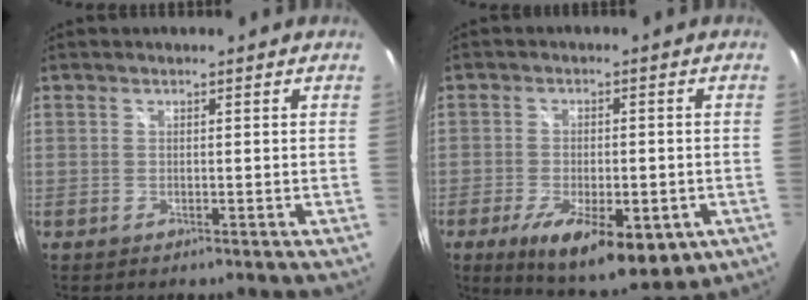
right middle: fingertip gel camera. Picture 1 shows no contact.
{"total": 15.5, "force": [-7.3, 6.2, 12.2], "torque": [-0.225, -0.044, -0.100]}